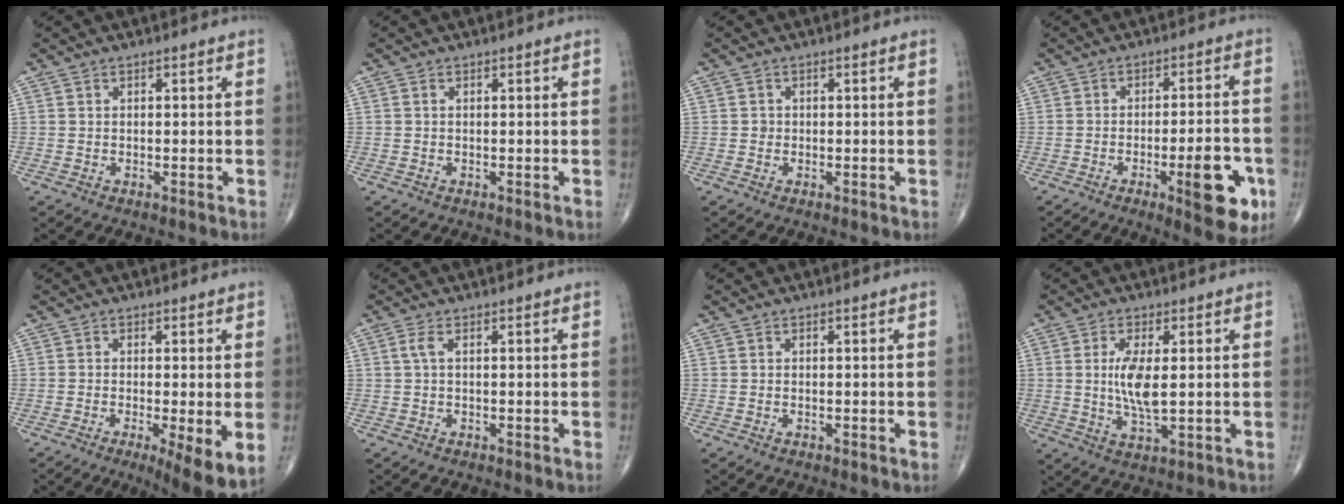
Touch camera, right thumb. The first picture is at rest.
{"total": 0.0}
{"total": 0.9, "force": [-0.1, 0.8, 0.2], "torque": [0.001, 0.002, -0.002]}
{"total": 12.3, "force": [-4.6, 3.7, 10.8], "torque": [-0.126, 0.018, -0.058]}
{"total": 8.3, "force": [-2.1, 1.8, 7.8], "torque": [-0.122, -0.022, -0.032]}
{"total": 1.6, "force": [0.3, 0.5, 1.5], "torque": [-0.045, 0.008, 0.009]}
{"total": 0.0}
{"total": 7.4, "force": [0.7, 2.5, 6.9], "torque": [-0.141, -0.018, 0.017]}